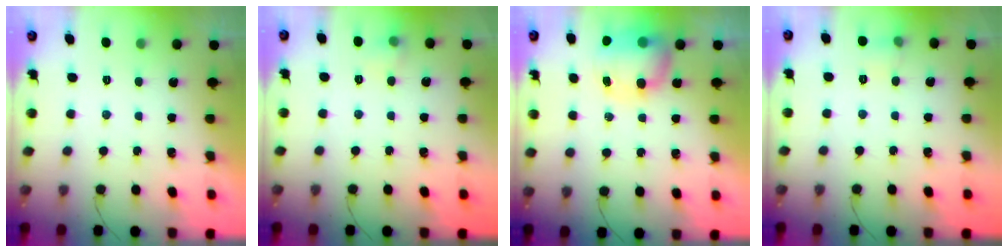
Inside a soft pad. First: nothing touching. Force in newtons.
{"total": 5.4, "press": 5.4, "slide": 1.0}
{"total": 9.1, "press": 8.9, "slide": 1.8}
{"total": 5.4, "press": 5.2, "slide": 1.7}